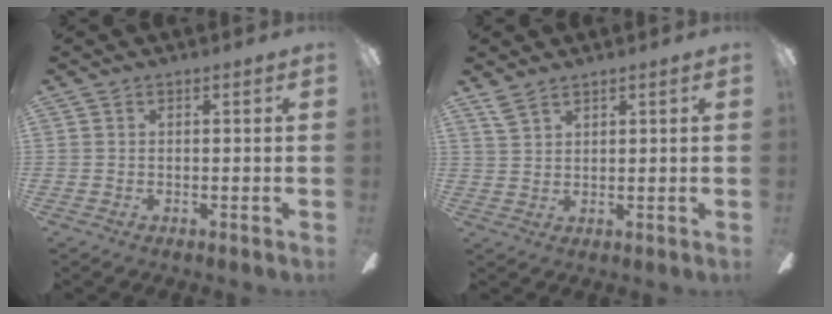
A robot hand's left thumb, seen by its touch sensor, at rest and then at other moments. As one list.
[{"total": 3.8, "force": [3.1, 1.5, 1.6], "torque": [-0.037, -0.007, 0.059]}]